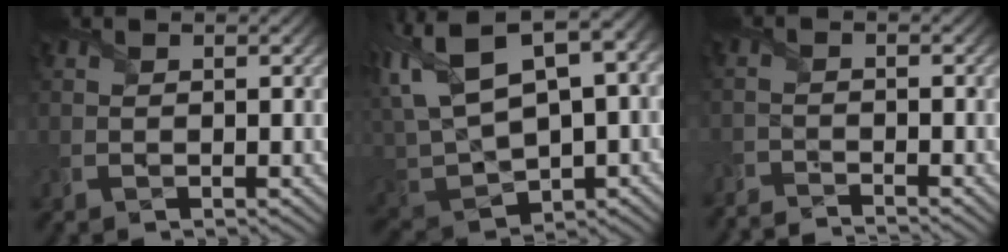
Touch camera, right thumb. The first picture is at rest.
{"total": 15.3, "force": [3.0, 8.8, 12.1], "torque": [-0.285, -0.007, 0.086]}
{"total": 3.0, "force": [-2.9, -0.6, 0.0], "torque": [-0.004, -0.005, -0.065]}